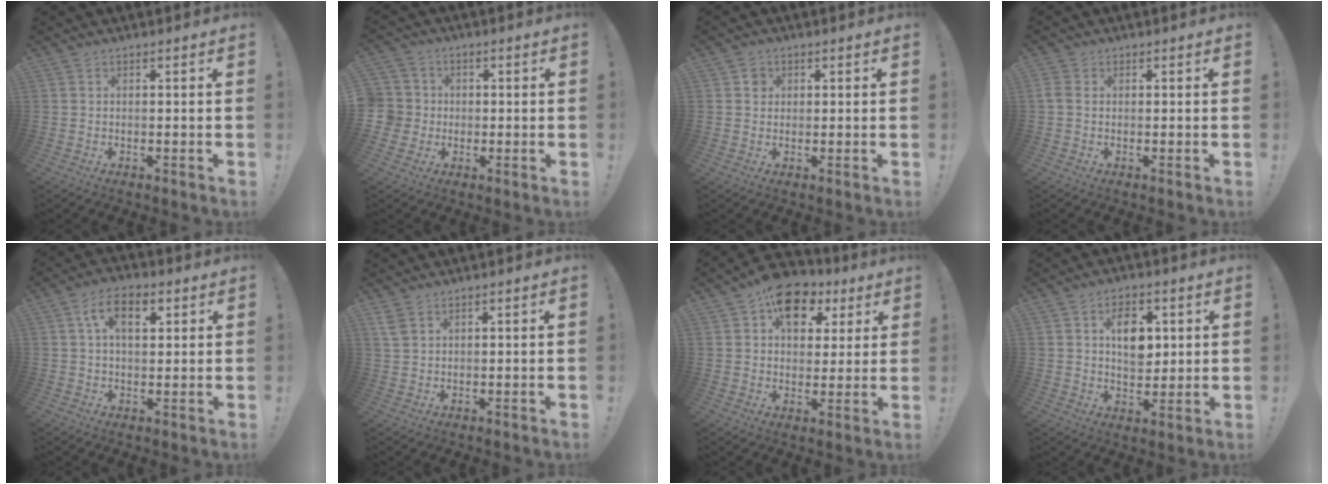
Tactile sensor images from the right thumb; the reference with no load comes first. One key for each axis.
{"total": 6.3, "fx": -0.4, "fy": 6.0, "fz": 1.6, "tx": -0.042, "ty": 0.013, "tz": -0.005}
{"total": 2.7, "fx": 0.6, "fy": 2.5, "fz": 0.9, "tx": -0.006, "ty": 0.001, "tz": 0.009}
{"total": 2.3, "fx": 0.5, "fy": 1.7, "fz": 1.5, "tx": -0.028, "ty": 0.002, "tz": 0.010}
{"total": 8.9, "fx": 3.1, "fy": 5.1, "fz": 6.6, "tx": -0.103, "ty": 0.008, "tz": 0.054}
{"total": 3.5, "fx": 2.2, "fy": 1.9, "fz": 1.9, "tx": -0.033, "ty": -0.005, "tz": 0.044}
{"total": 12.4, "fx": 6.2, "fy": 8.7, "fz": 6.3, "tx": -0.087, "ty": -0.026, "tz": 0.118}
{"total": 9.4, "fx": 2.7, "fy": 6.5, "fz": 6.2, "tx": -0.084, "ty": 0.001, "tz": 0.048}